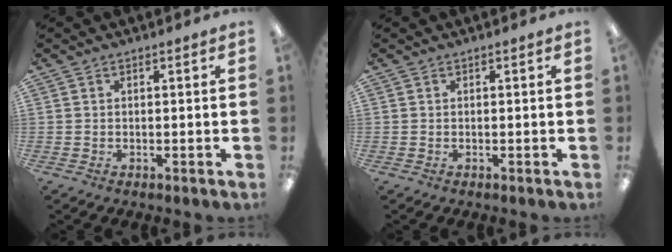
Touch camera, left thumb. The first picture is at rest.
{"total": 0.0}